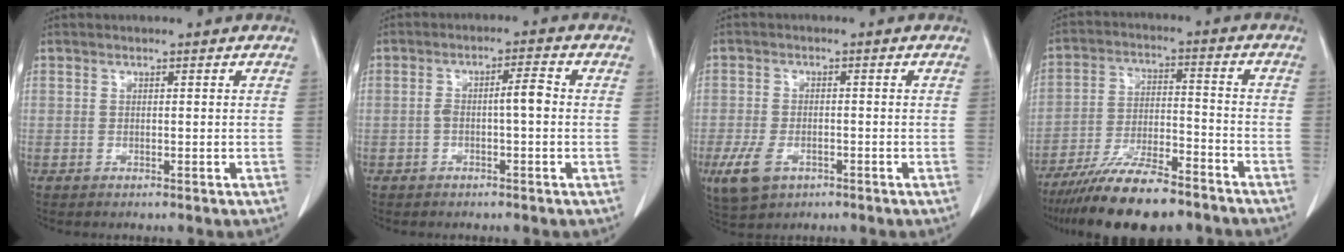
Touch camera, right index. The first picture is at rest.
{"total": 3.9, "force": [-0.5, 0.6, 3.9], "torque": [-0.069, 0.016, -0.006]}
{"total": 5.7, "force": [-2.6, 3.5, 3.6], "torque": [-0.079, -0.005, -0.037]}
{"total": 14.8, "force": [-12.0, 3.1, 8.2], "torque": [-0.150, -0.014, -0.203]}